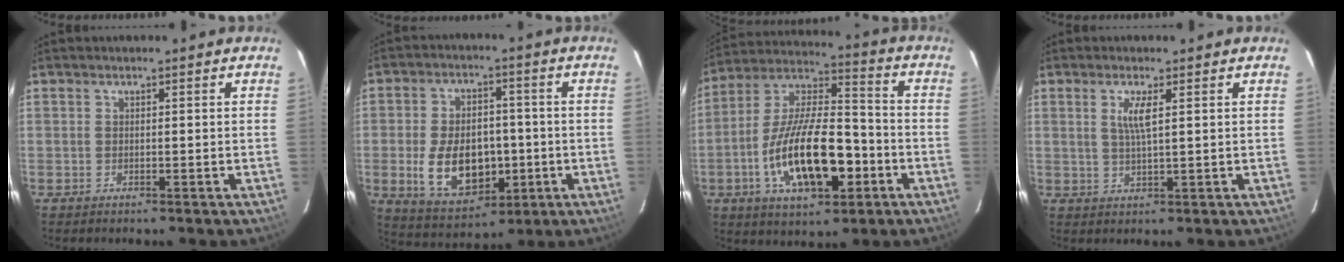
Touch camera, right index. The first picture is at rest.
{"total": 13.9, "force": [-2.7, 8.9, 10.3], "torque": [-0.214, -0.001, -0.022]}
{"total": 19.8, "force": [-6.3, 8.3, 16.9], "torque": [-0.327, 0.001, -0.105]}
{"total": 3.6, "force": [1.2, 0.2, 3.4], "torque": [-0.068, -0.004, 0.023]}